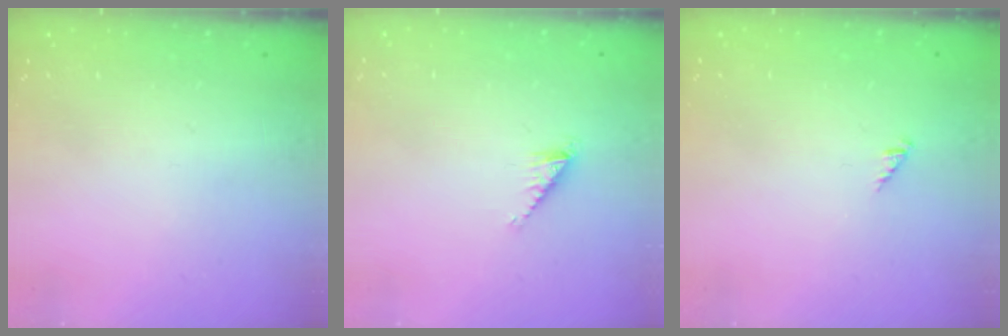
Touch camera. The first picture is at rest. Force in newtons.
{"total": 0.8, "press": 0.7, "slide": 0.1}
{"total": 0.0}